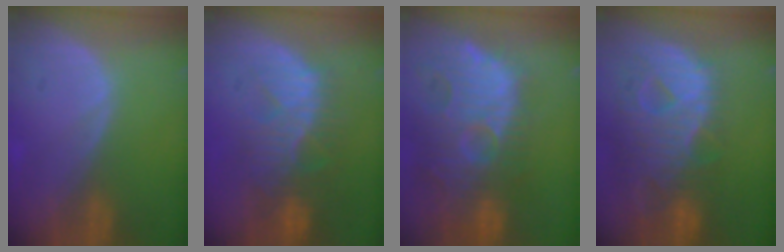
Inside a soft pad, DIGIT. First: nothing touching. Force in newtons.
{"total": 10.0, "press": 9.0, "slide": 4.2}
{"total": 14.4, "press": 12.6, "slide": 7.0}
{"total": 12.8, "press": 10.8, "slide": 6.8}